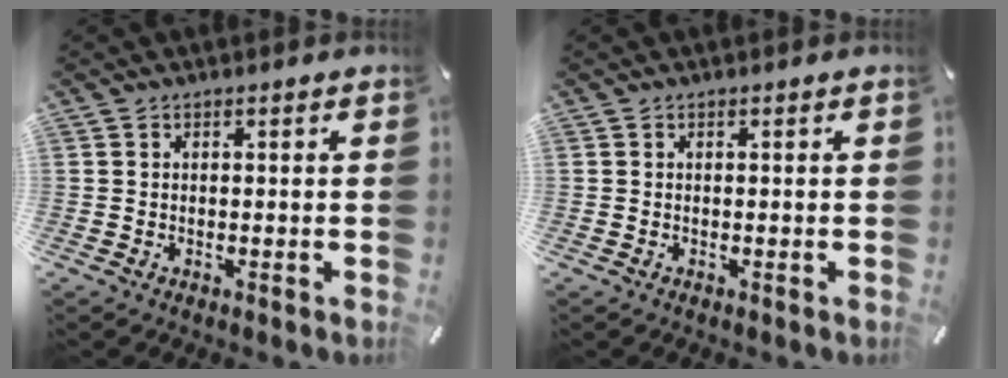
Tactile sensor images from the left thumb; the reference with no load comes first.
{"total": 0.0}